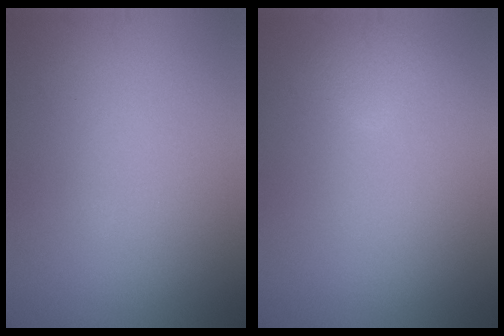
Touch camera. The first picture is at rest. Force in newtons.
{"total": 1.1, "press": 1.1, "slide": 0.1}